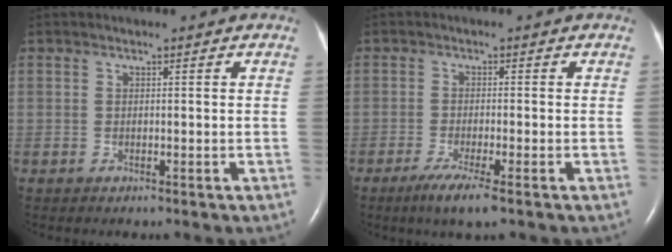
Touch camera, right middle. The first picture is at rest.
{"total": 4.7, "force": [-2.8, 0.2, 3.7], "torque": [-0.075, -0.015, -0.051]}